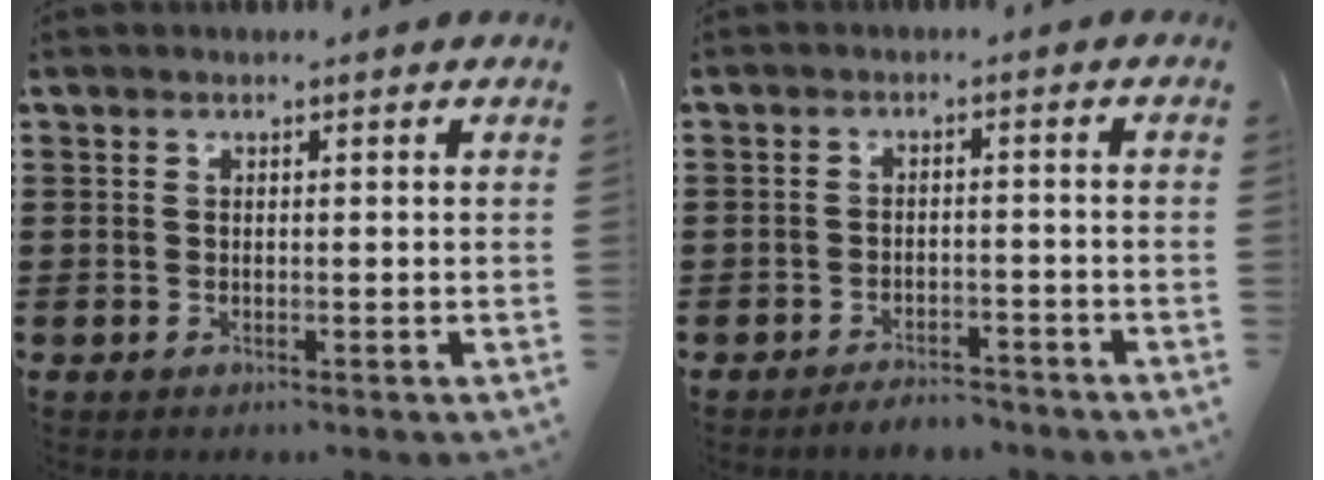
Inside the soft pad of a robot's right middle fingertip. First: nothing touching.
{"total": 2.9, "force": [-2.9, 0.3, 0.0], "torque": [-0.008, -0.001, -0.060]}